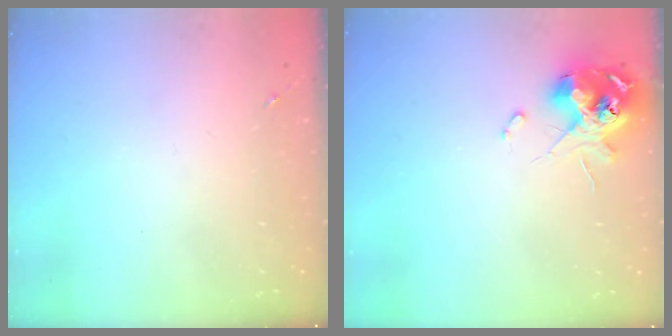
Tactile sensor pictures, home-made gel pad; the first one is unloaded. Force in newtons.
{"total": 12.0, "press": 11.8, "slide": 1.6}